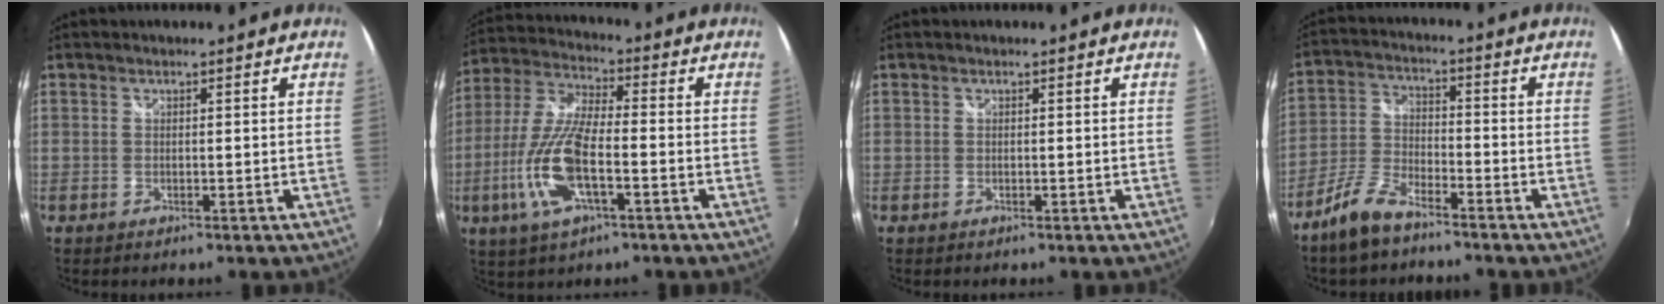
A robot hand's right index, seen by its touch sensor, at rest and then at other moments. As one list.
[{"total": 14.5, "force": [-4.5, 4.7, 12.9], "torque": [-0.279, -0.007, -0.091]}, {"total": 0.0}, {"total": 8.4, "force": [-6.5, 2.8, 4.6], "torque": [-0.106, 0.002, -0.130]}]